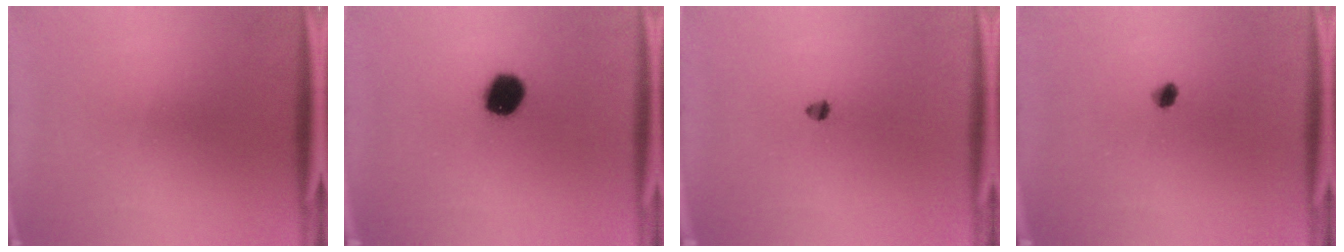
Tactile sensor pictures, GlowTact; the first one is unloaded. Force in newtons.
{"total": 9.7}
{"total": 1.4}
{"total": 1.9}